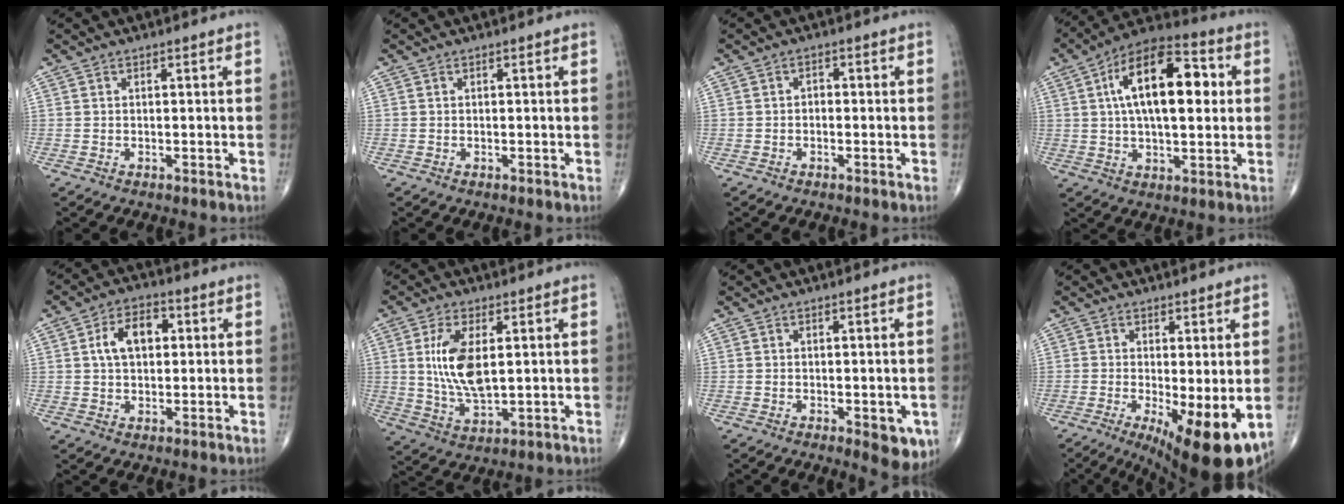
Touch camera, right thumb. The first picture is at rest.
{"total": 0.0}
{"total": 1.3, "force": [-0.4, 1.0, 0.8], "torque": [-0.004, 0.006, -0.011]}
{"total": 19.0, "force": [3.7, 9.0, 16.3], "torque": [-0.248, 0.020, 0.052]}
{"total": 8.1, "force": [1.5, 5.1, 6.1], "torque": [-0.093, 0.015, 0.021]}
{"total": 10.6, "force": [1.9, 4.9, 9.2], "torque": [-0.183, -0.015, 0.043]}
{"total": 6.0, "force": [-1.9, 2.4, 5.1], "torque": [-0.043, -0.009, -0.020]}
{"total": 12.6, "force": [-3.2, 3.7, 11.6], "torque": [-0.163, -0.023, -0.036]}